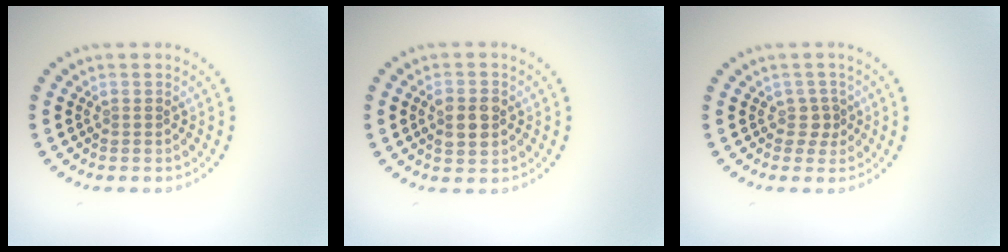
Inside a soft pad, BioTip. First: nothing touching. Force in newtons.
{"total": 2.8, "press": 2.8, "slide": 0.2}
{"total": 1.5, "press": 1.1, "slide": 1.1}